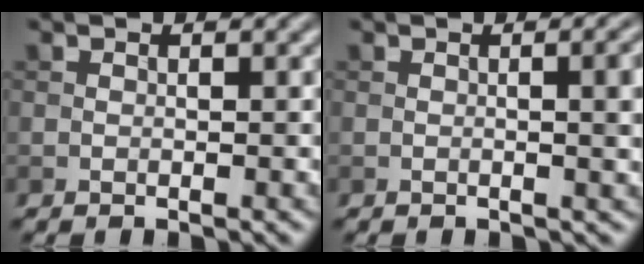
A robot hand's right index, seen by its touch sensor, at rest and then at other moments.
{"total": 4.9, "force": [0.0, 1.9, 4.5], "torque": [-0.036, 0.009, -0.001]}